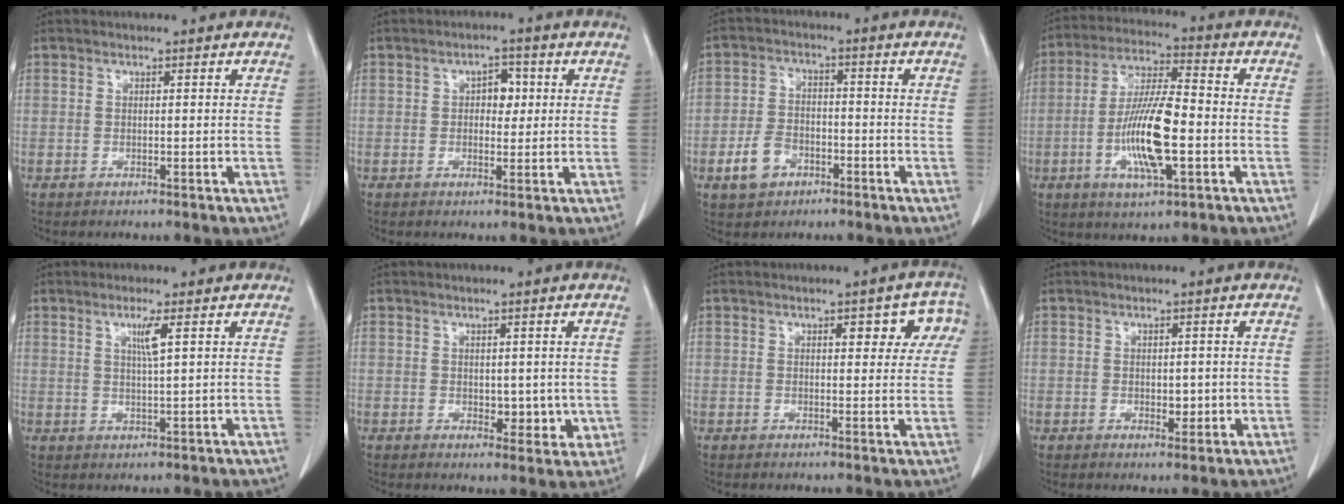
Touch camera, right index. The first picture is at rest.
{"total": 3.2, "force": [0.6, 2.0, 2.5], "torque": [-0.033, 0.008, 0.009]}
{"total": 5.9, "force": [-3.0, 4.1, 3.1], "torque": [-0.070, 0.009, -0.048]}
{"total": 12.6, "force": [-2.9, 2.3, 12.1], "torque": [-0.233, -0.002, -0.051]}
{"total": 3.0, "force": [1.2, -0.4, 2.7], "torque": [-0.053, -0.005, 0.024]}
{"total": 3.8, "force": [0.0, 2.3, 3.0], "torque": [-0.033, -0.008, 0.007]}
{"total": 6.2, "force": [2.3, 2.7, 5.1], "torque": [-0.045, 0.019, 0.023]}
{"total": 2.0, "force": [-0.1, 1.2, 1.5], "torque": [-0.019, -0.001, 0.004]}